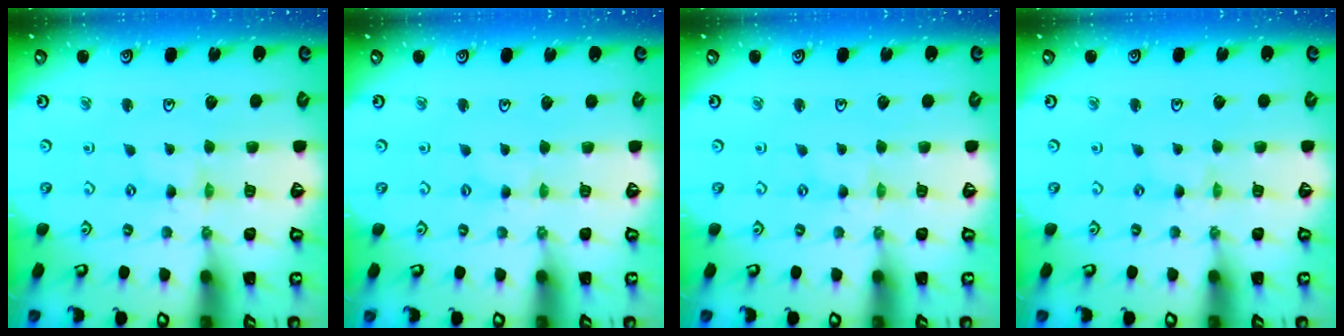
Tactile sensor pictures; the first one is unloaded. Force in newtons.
{"total": 1.6, "press": 1.5, "slide": 0.3}
{"total": 0.0}
{"total": 0.0}